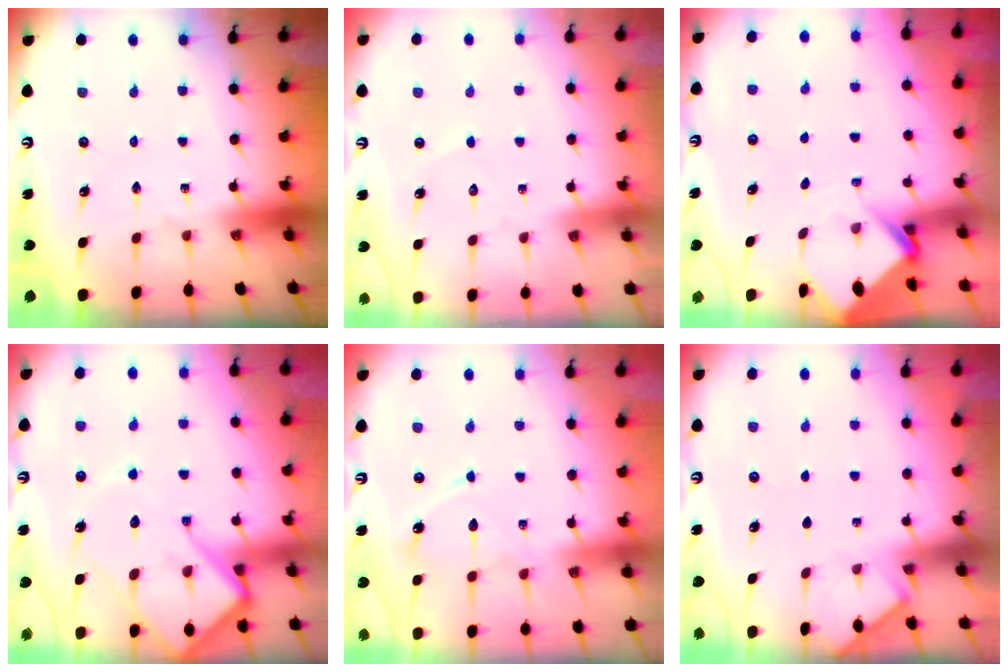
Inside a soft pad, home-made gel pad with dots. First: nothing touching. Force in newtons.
{"total": 2.8, "press": 2.8, "slide": 0.2}
{"total": 3.8, "press": 3.8, "slide": 0.2}
{"total": 14.4, "press": 14.3, "slide": 1.4}
{"total": 9.9, "press": 9.9, "slide": 0.9}
{"total": 2.0, "press": 1.9, "slide": 0.3}